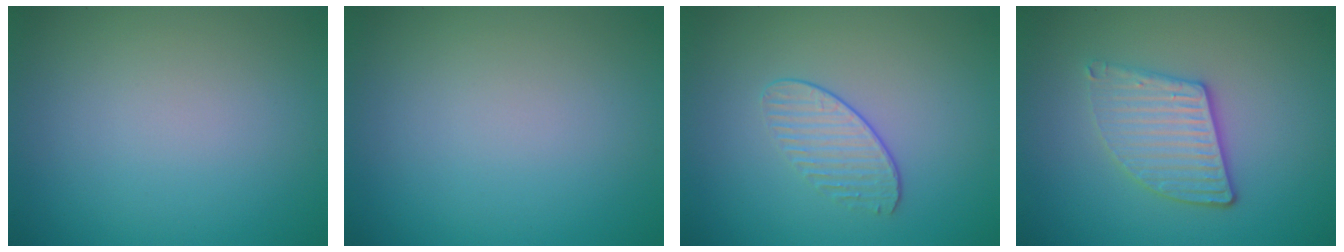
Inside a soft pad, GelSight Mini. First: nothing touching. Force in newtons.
{"total": 0.0}
{"total": 1.8, "press": 1.3, "slide": 1.1}
{"total": 3.8, "press": 3.2, "slide": 1.9}